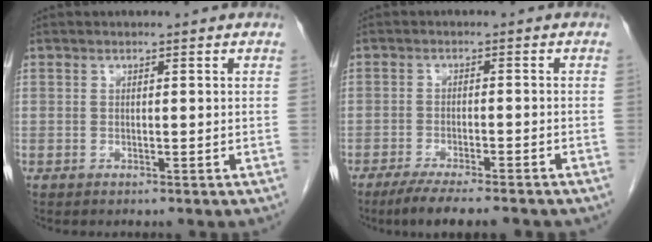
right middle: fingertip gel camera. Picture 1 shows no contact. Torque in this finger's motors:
{"motor_torque": [0.46, -0.36, 0.10, 0.04]}